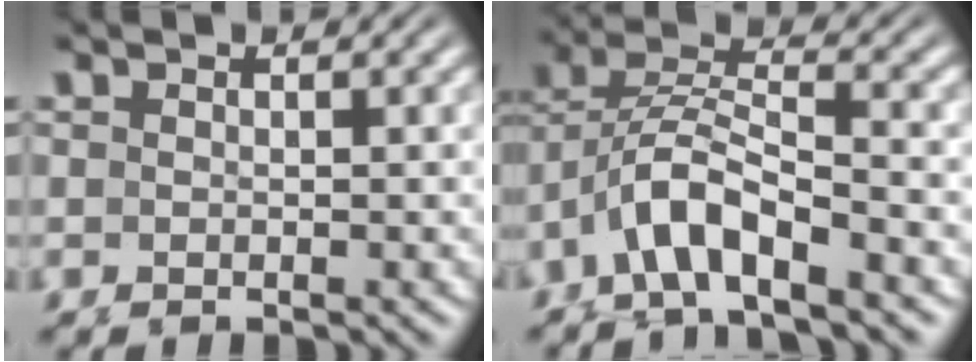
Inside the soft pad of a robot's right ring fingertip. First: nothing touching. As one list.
[{"total": 6.7, "force": [-0.8, 5.1, 4.4], "torque": [-0.112, -0.008, -0.018]}]